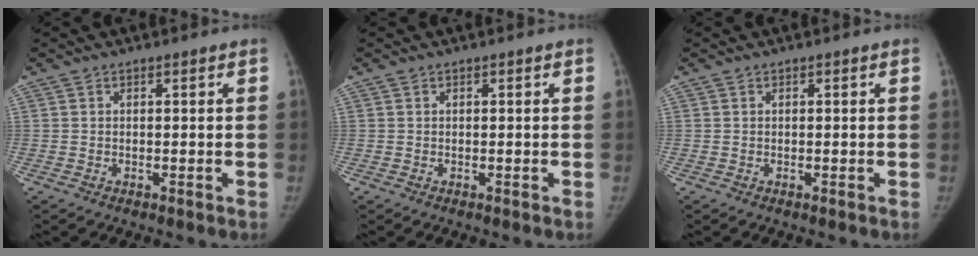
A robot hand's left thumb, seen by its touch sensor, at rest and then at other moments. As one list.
[{"total": 0.0}, {"total": 0.0}]